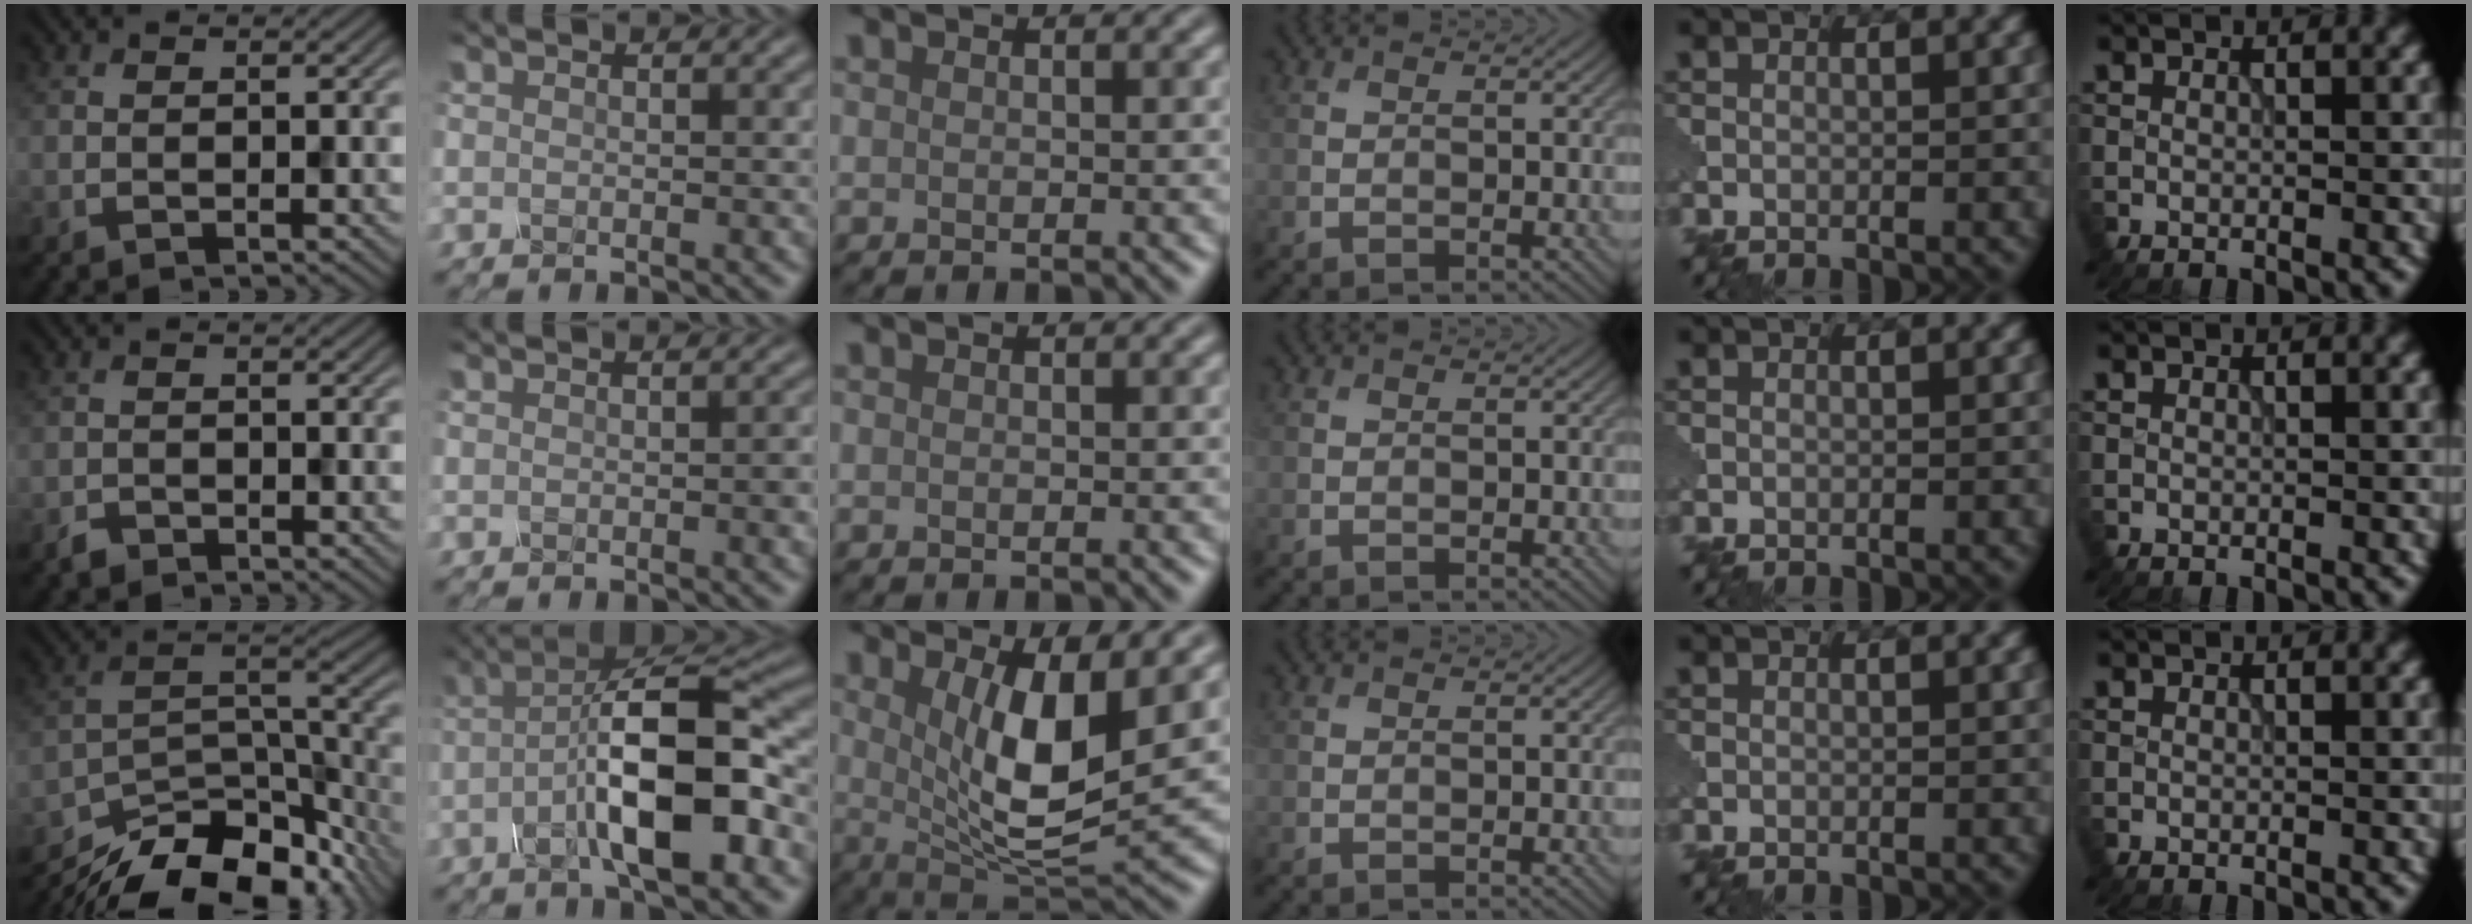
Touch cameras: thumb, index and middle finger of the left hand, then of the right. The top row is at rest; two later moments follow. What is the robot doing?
{"motion": "disassemble", "object": "glue stick"}